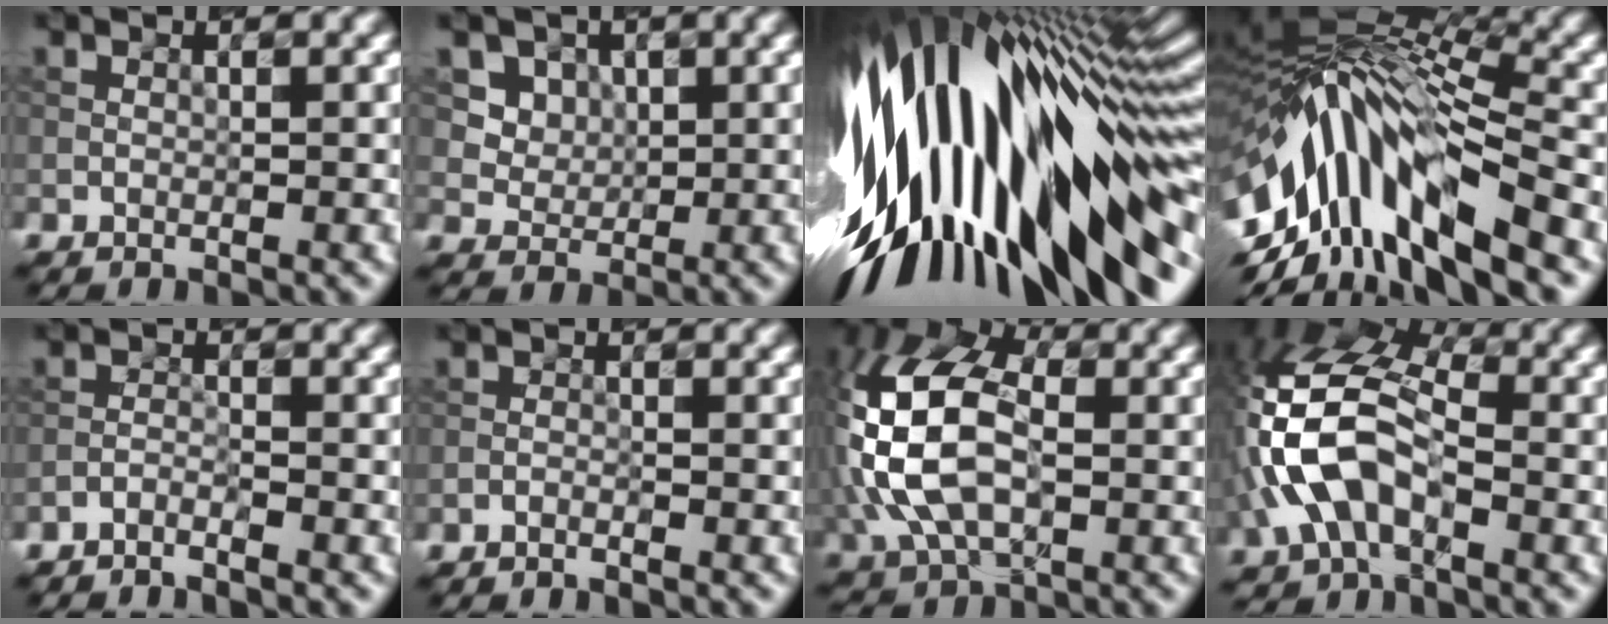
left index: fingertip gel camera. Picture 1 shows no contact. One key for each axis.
{"total": 5.4, "fx": 2.8, "fy": 4.1, "fz": 2.1, "tx": -0.044, "ty": -0.004, "tz": 0.052}
{"total": 17.6, "fx": -1.9, "fy": 7.9, "fz": 15.6, "tx": -0.267, "ty": -0.003, "tz": -0.037}
{"total": 14.5, "fx": -4.1, "fy": 5.9, "fz": 12.6, "tx": -0.238, "ty": 0.020, "tz": -0.064}
{"total": 1.5, "fx": -1.5, "fy": 0.1, "fz": 0.4, "tx": -0.010, "ty": -0.002, "tz": -0.035}
{"total": 0.9, "fx": -0.9, "fy": 0.0, "fz": 0.3, "tx": -0.013, "ty": -0.001, "tz": -0.021}
{"total": 11.9, "fx": 0.1, "fy": 7.5, "fz": 9.2, "tx": -0.223, "ty": 0.010, "tz": -0.009}
{"total": 9.0, "fx": -1.3, "fy": 4.9, "fz": 7.5, "tx": -0.167, "ty": 0.022, "tz": -0.038}